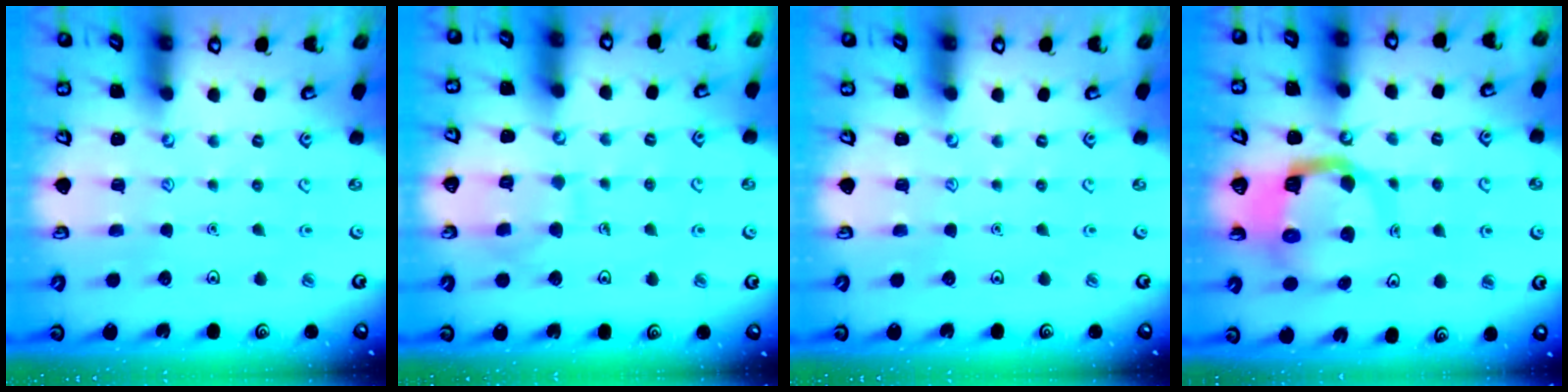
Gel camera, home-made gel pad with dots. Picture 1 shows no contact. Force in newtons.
{"total": 7.3, "press": 7.2, "slide": 0.7}
{"total": 0.0}
{"total": 11.2, "press": 11.1, "slide": 1.5}